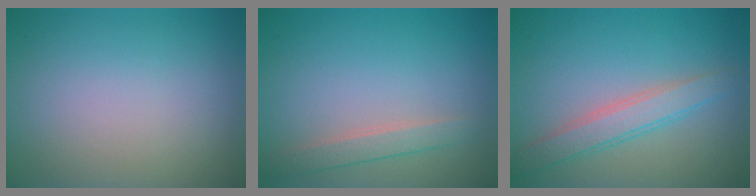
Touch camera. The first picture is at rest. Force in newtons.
{"total": 1.8, "press": 1.8, "slide": 0.1}
{"total": 2.9, "press": 2.9, "slide": 0.1}